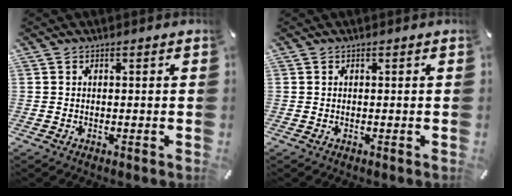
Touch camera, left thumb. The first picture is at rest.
{"total": 0.0}